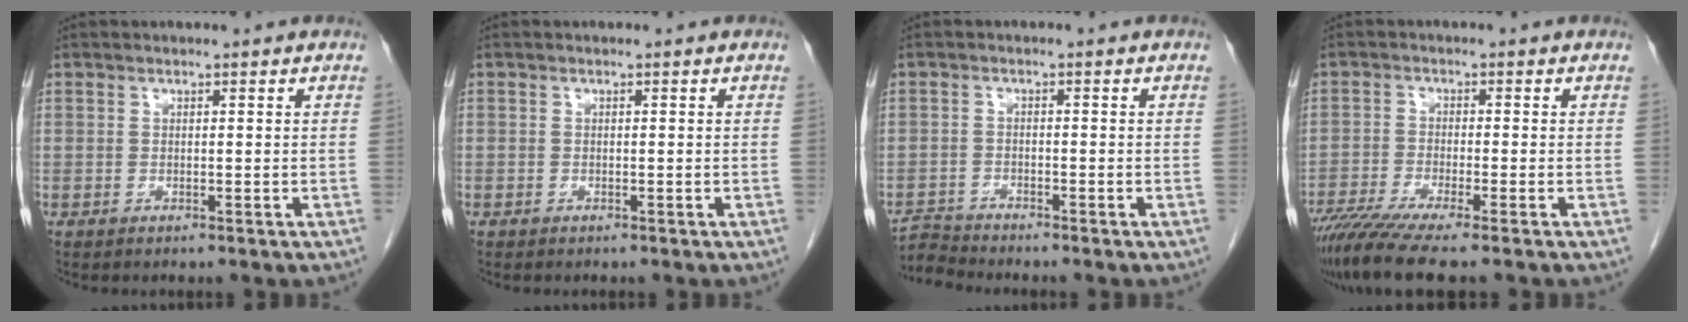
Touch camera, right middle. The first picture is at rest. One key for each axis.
{"total": 0.0}
{"total": 3.1, "fx": -2.9, "fy": -0.9, "fz": -0.9, "tx": 0.019, "ty": -0.015, "tz": -0.053}
{"total": 8.4, "fx": -6.6, "fy": -0.3, "fz": 5.1, "tx": -0.086, "ty": -0.024, "tz": -0.114}